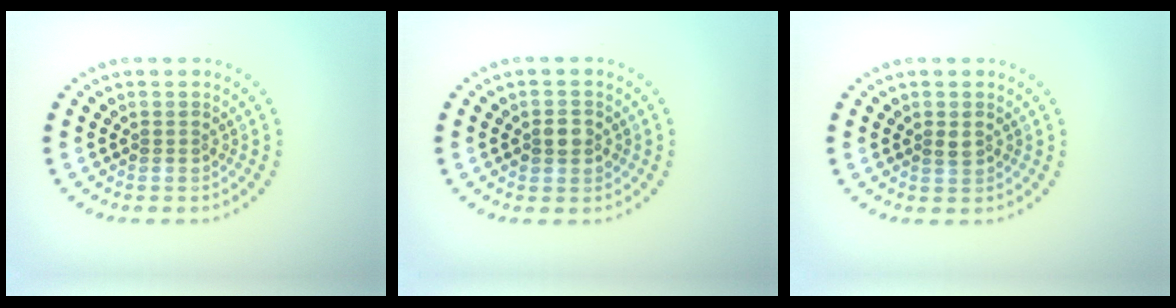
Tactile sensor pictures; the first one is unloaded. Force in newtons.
{"total": 1.7, "press": 1.7, "slide": 0.3}
{"total": 0.8, "press": 0.8, "slide": 0.0}